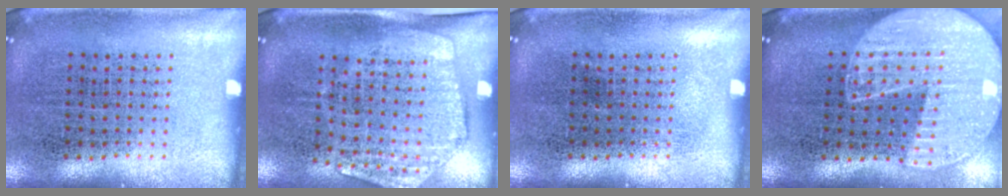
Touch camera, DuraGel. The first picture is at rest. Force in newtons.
{"total": 1.9, "press": 1.6, "slide": 1.0}
{"total": 0.0}
{"total": 2.1, "press": 1.8, "slide": 1.0}